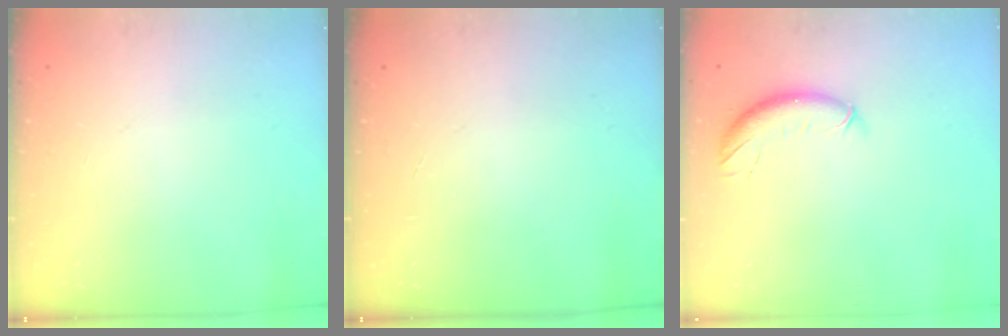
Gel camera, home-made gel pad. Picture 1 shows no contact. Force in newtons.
{"total": 0.0}
{"total": 8.2, "press": 8.1, "slide": 1.2}